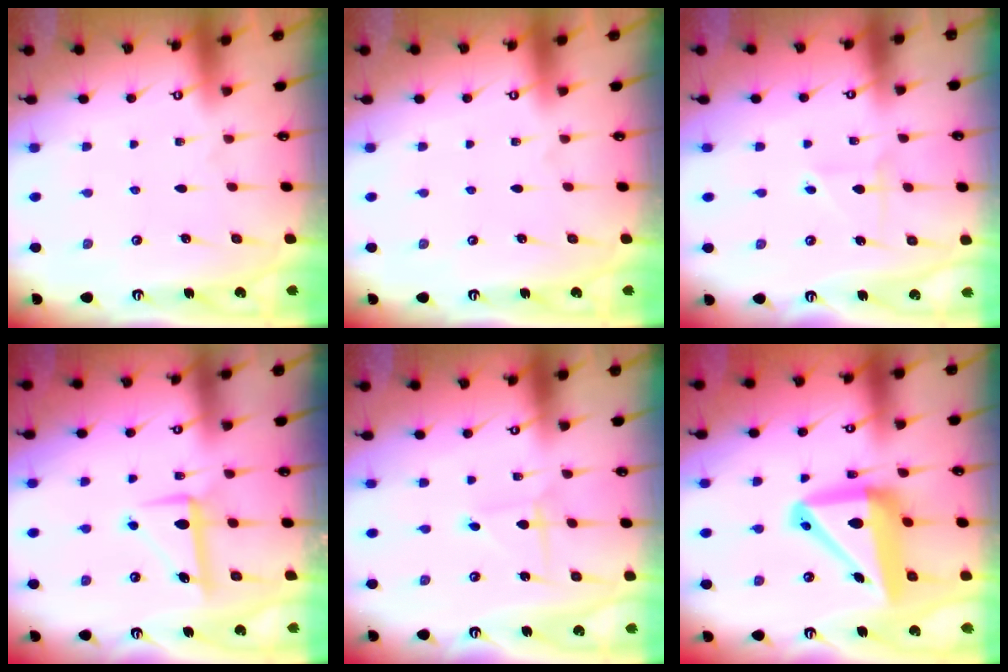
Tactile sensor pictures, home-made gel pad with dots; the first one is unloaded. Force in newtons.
{"total": 0.0}
{"total": 3.9, "press": 3.9, "slide": 0.5}
{"total": 8.1, "press": 8.1, "slide": 0.7}
{"total": 2.2, "press": 2.1, "slide": 0.3}
{"total": 15.6, "press": 15.5, "slide": 1.9}